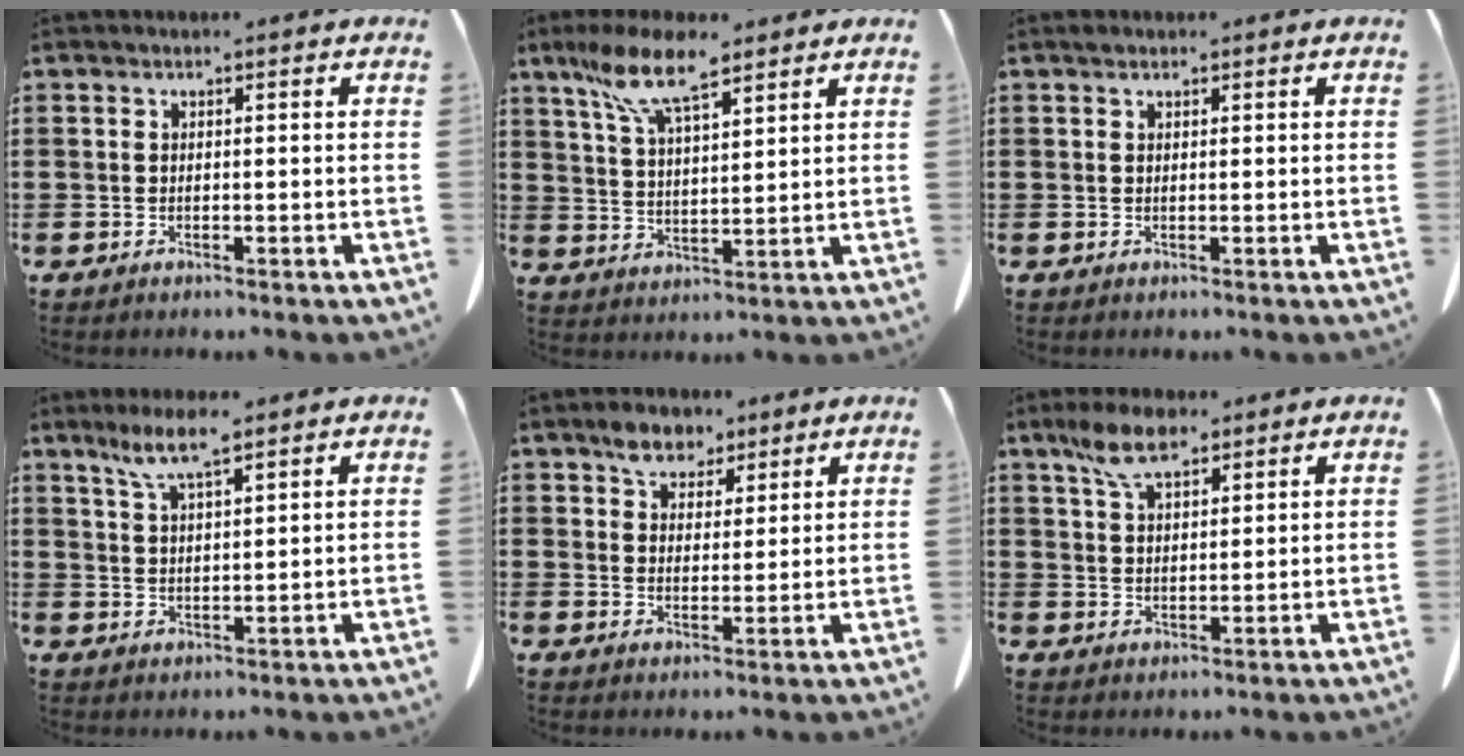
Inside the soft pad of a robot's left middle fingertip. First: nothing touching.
{"total": 9.6, "force": [6.8, 2.6, 6.2], "torque": [-0.139, -0.011, 0.125]}
{"total": 0.7, "force": [0.6, 0.2, 0.4], "torque": [-0.009, -0.001, 0.012]}
{"total": 6.2, "force": [4.2, 0.9, 4.4], "torque": [-0.096, -0.005, 0.075]}
{"total": 5.2, "force": [4.0, 2.9, 1.4], "torque": [-0.035, 0.002, 0.076]}
{"total": 6.9, "force": [4.7, 2.7, 4.2], "torque": [-0.096, 0.000, 0.087]}